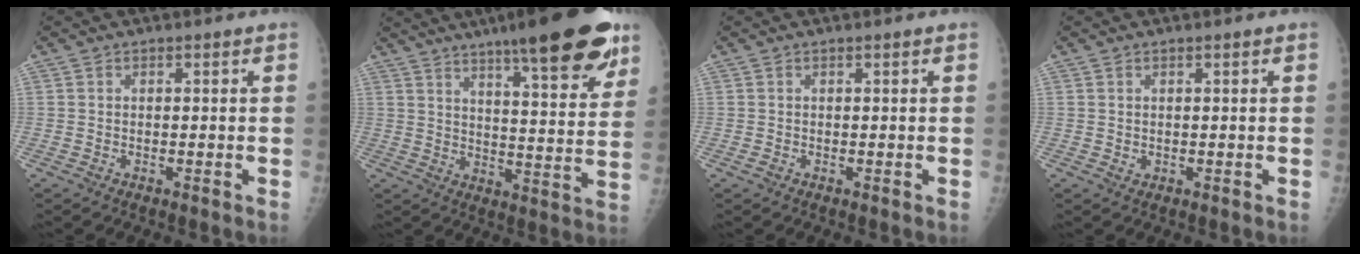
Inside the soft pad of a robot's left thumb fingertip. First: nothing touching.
{"total": 21.4, "force": [13.9, 4.2, 15.6], "torque": [-0.197, -0.051, 0.196]}
{"total": 0.6, "force": [0.0, 0.3, 0.5], "torque": [-0.008, 0.009, 0.004]}
{"total": 0.6, "force": [0.3, 0.4, 0.4], "torque": [-0.002, -0.003, 0.007]}